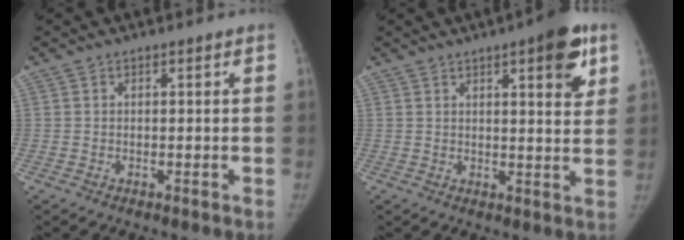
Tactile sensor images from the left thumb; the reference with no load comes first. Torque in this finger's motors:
{"motor_torque": [1.87, 1.74, 0.92, -0.15, 0.04]}